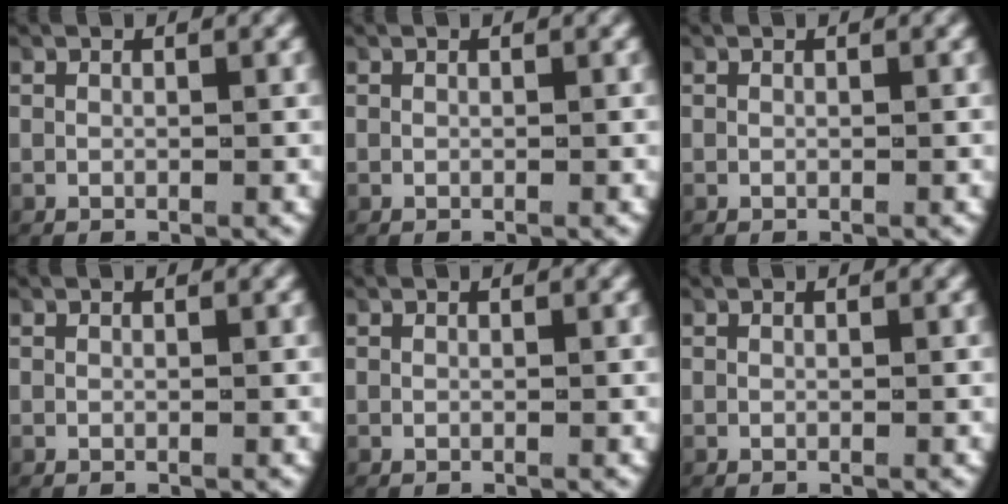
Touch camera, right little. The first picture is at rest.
{"total": 0.0}
{"total": 0.0}
{"total": 0.0}
{"total": 0.0}
{"total": 0.0}